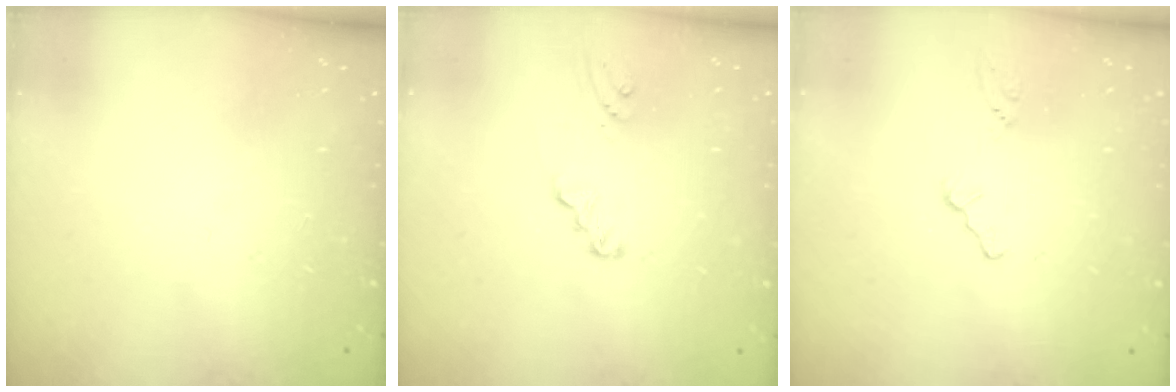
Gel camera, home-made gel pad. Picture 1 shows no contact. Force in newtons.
{"total": 2.5, "press": 2.5, "slide": 0.3}
{"total": 0.0}